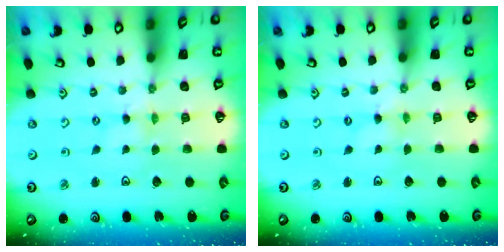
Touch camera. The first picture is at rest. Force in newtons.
{"total": 0.0}